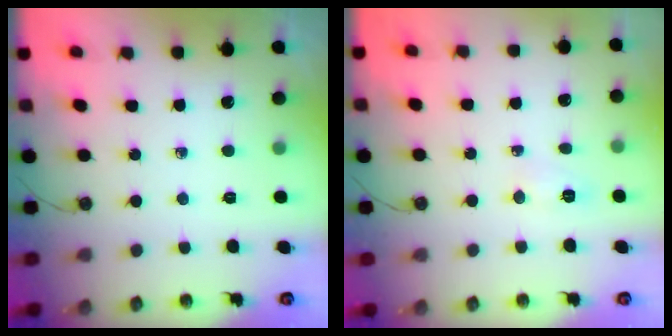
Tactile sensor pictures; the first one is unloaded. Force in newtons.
{"total": 4.2, "press": 4.2, "slide": 0.6}